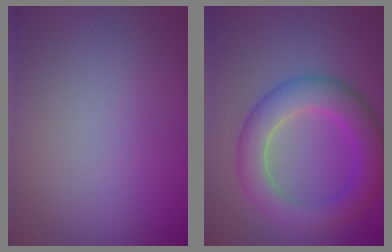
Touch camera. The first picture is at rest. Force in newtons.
{"total": 5.9, "press": 5.9, "slide": 0.1}